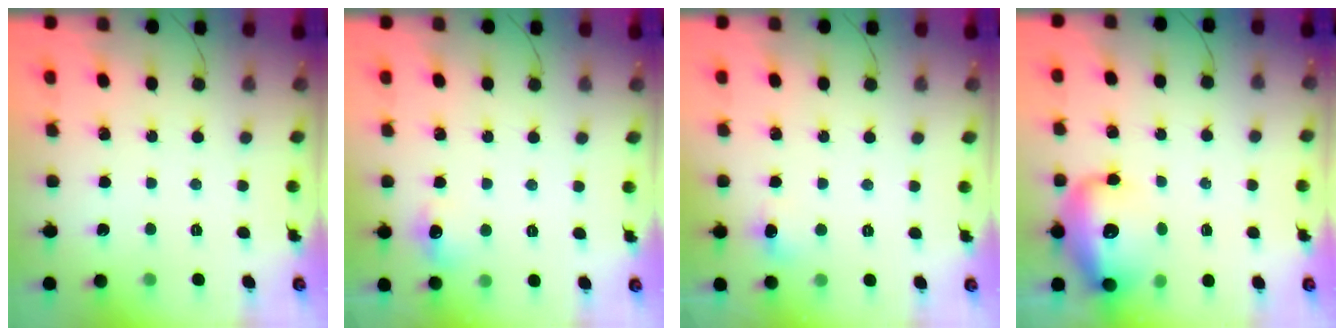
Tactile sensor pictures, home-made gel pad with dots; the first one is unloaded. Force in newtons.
{"total": 6.3, "press": 6.3, "slide": 0.9}
{"total": 6.5, "press": 4.9, "slide": 4.3}
{"total": 16.0, "press": 15.7, "slide": 3.0}